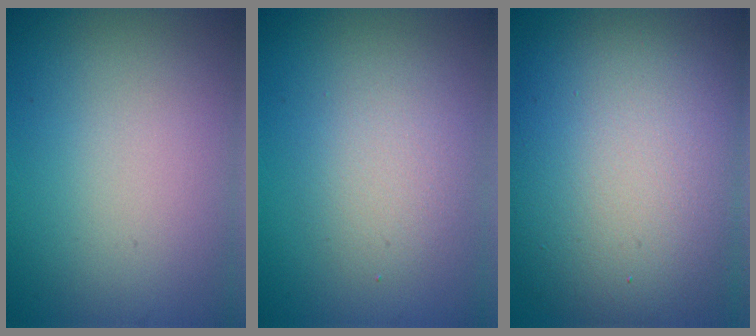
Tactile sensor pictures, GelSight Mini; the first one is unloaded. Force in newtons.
{"total": 2.6, "press": 2.6, "slide": 0.1}
{"total": 14.1, "press": 14.1, "slide": 0.9}